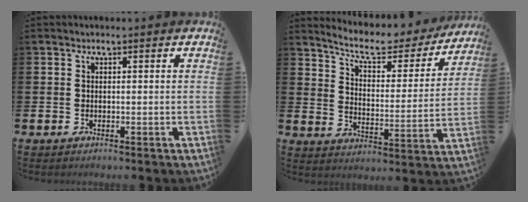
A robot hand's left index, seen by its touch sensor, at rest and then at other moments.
{"total": 7.8, "force": [7.0, 2.1, 2.8], "torque": [-0.085, -0.043, 0.118]}